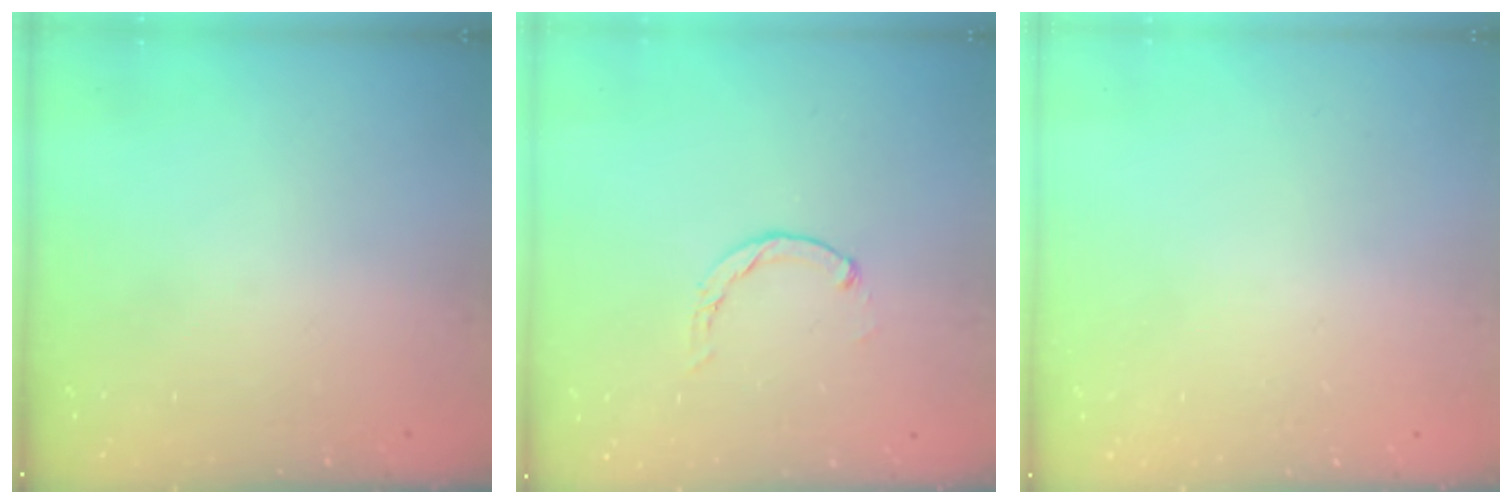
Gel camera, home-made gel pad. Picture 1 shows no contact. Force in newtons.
{"total": 0.0}
{"total": 2.5, "press": 2.5, "slide": 0.2}